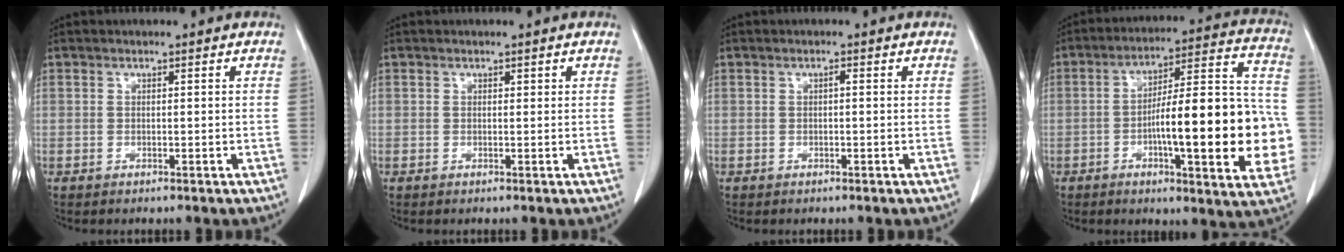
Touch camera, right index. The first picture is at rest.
{"total": 0.0}
{"total": 0.5, "force": [0.0, 0.1, 0.5], "torque": [-0.010, 0.002, 0.000]}
{"total": 21.7, "force": [-3.9, 4.0, 21.0], "torque": [-0.251, 0.028, -0.049]}